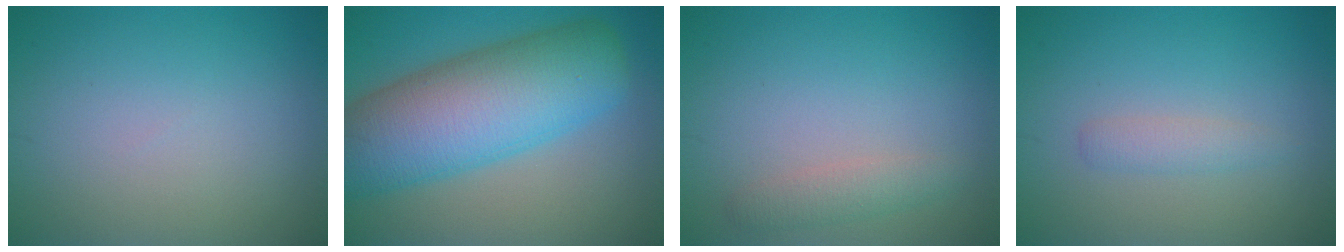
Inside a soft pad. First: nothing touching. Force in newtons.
{"total": 11.8, "press": 11.8, "slide": 0.3}
{"total": 1.7, "press": 1.7, "slide": 0.0}
{"total": 1.5, "press": 1.5, "slide": 0.0}